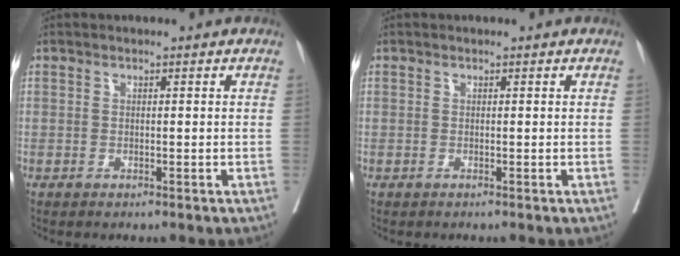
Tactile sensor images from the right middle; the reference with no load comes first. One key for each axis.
{"total": 0.0}